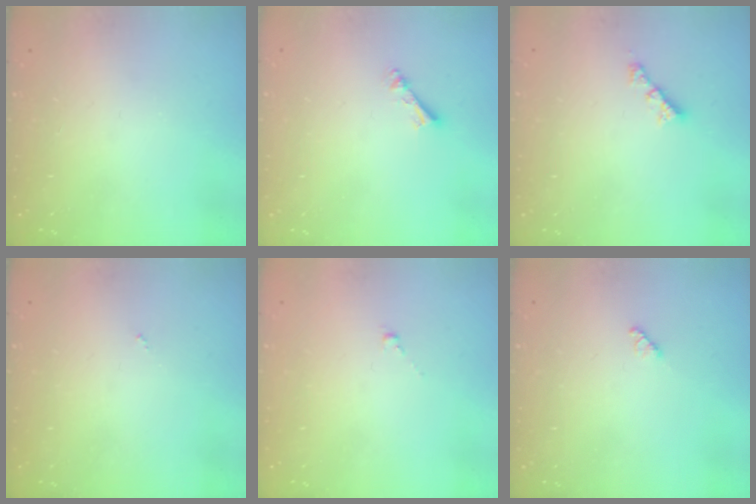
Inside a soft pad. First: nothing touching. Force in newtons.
{"total": 3.5, "press": 3.5, "slide": 0.1}
{"total": 2.4, "press": 2.4, "slide": 0.3}
{"total": 0.0}
{"total": 0.5, "press": 0.3, "slide": 0.4}
{"total": 2.9, "press": 2.9, "slide": 0.3}